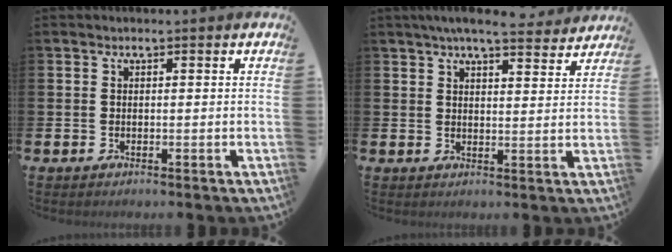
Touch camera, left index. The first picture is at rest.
{"total": 5.8, "force": [5.3, 0.7, 2.2], "torque": [-0.046, -0.020, 0.093]}